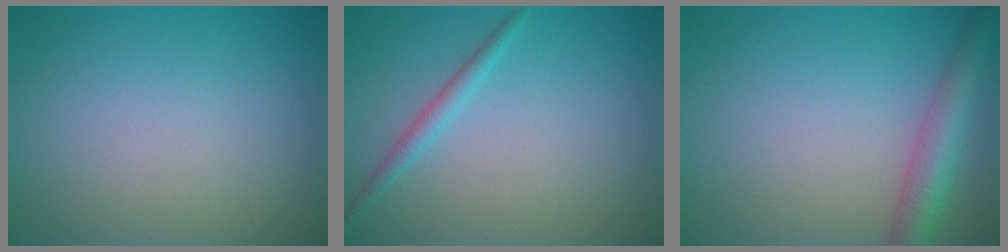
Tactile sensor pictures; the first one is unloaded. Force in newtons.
{"total": 1.5, "press": 1.5, "slide": 0.1}
{"total": 4.3, "press": 4.2, "slide": 0.2}